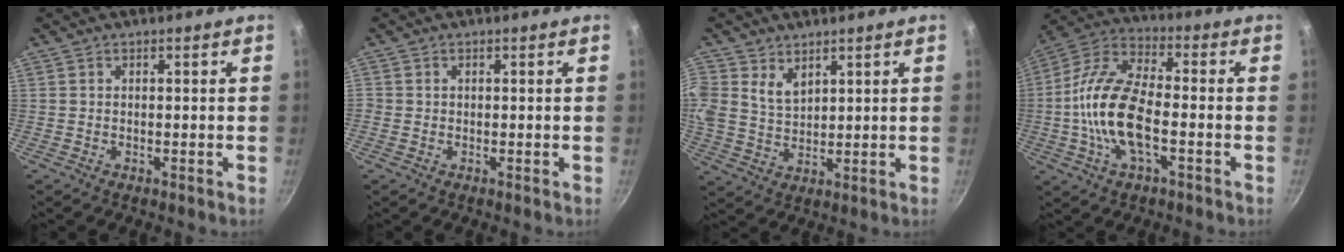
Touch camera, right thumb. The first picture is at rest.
{"total": 0.6, "force": [0.0, 0.6, 0.2], "torque": [0.002, 0.002, -0.001]}
{"total": 7.8, "force": [4.0, 5.4, 4.0], "torque": [-0.064, -0.016, 0.089]}
{"total": 16.3, "force": [-2.8, 7.5, 14.2], "torque": [-0.294, 0.031, -0.057]}